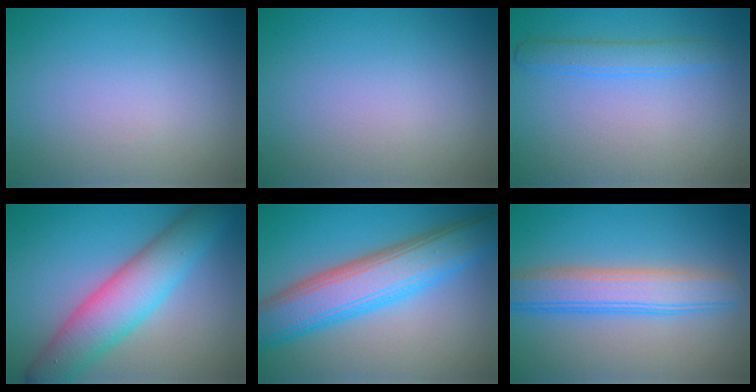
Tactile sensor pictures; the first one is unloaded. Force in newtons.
{"total": 0.0}
{"total": 2.2, "press": 2.2, "slide": 0.2}
{"total": 7.1, "press": 7.1, "slide": 0.4}
{"total": 8.6, "press": 8.6, "slide": 0.6}
{"total": 5.5, "press": 5.5, "slide": 0.3}